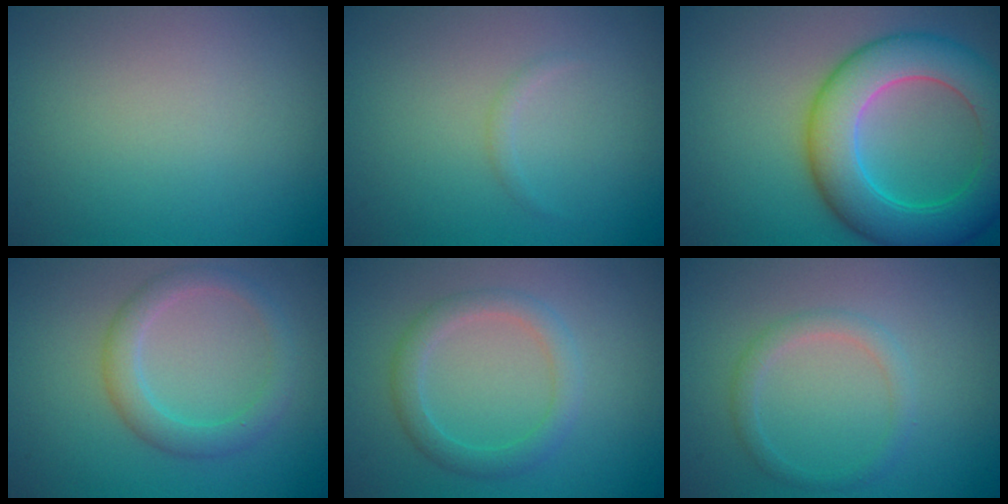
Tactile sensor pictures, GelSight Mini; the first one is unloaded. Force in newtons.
{"total": 0.6, "press": 0.6, "slide": 0.0}
{"total": 8.8, "press": 8.8, "slide": 0.4}
{"total": 2.9, "press": 2.9, "slide": 0.2}
{"total": 2.6, "press": 2.6, "slide": 0.1}
{"total": 1.7, "press": 1.7, "slide": 0.0}